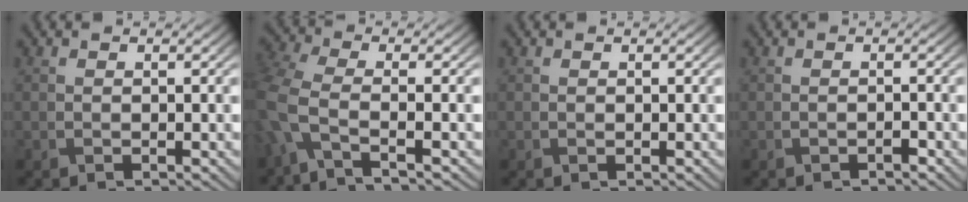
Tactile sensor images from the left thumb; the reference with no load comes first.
{"total": 5.9, "force": [-2.5, 2.0, 4.9], "torque": [-0.132, -0.014, -0.063]}
{"total": 0.0}
{"total": 0.6, "force": [-0.5, 0.1, 0.3], "torque": [-0.003, 0.000, -0.006]}